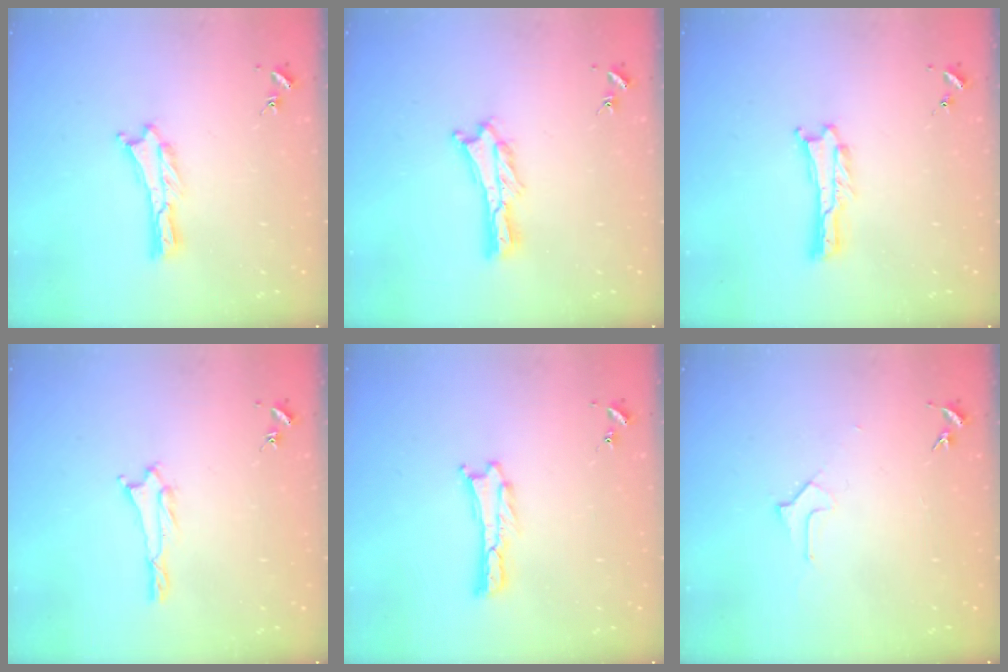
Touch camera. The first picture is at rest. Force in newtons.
{"total": 1.8, "press": 1.8, "slide": 0.2}
{"total": 0.0}
{"total": 1.0, "press": 0.9, "slide": 0.2}
{"total": 0.0}
{"total": 1.6, "press": 1.6, "slide": 0.1}